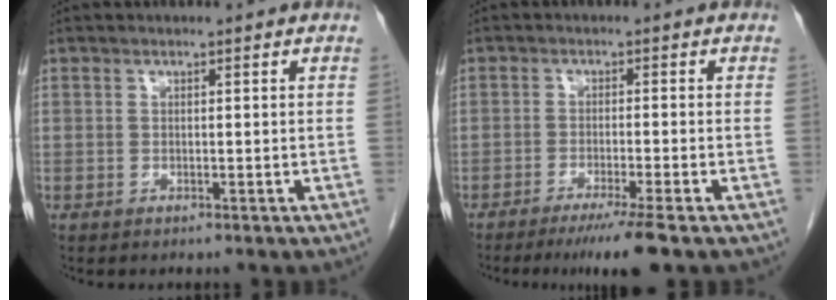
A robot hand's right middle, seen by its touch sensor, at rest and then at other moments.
{"total": 6.4, "force": [-4.6, -1.0, 4.4], "torque": [-0.066, -0.019, -0.078]}